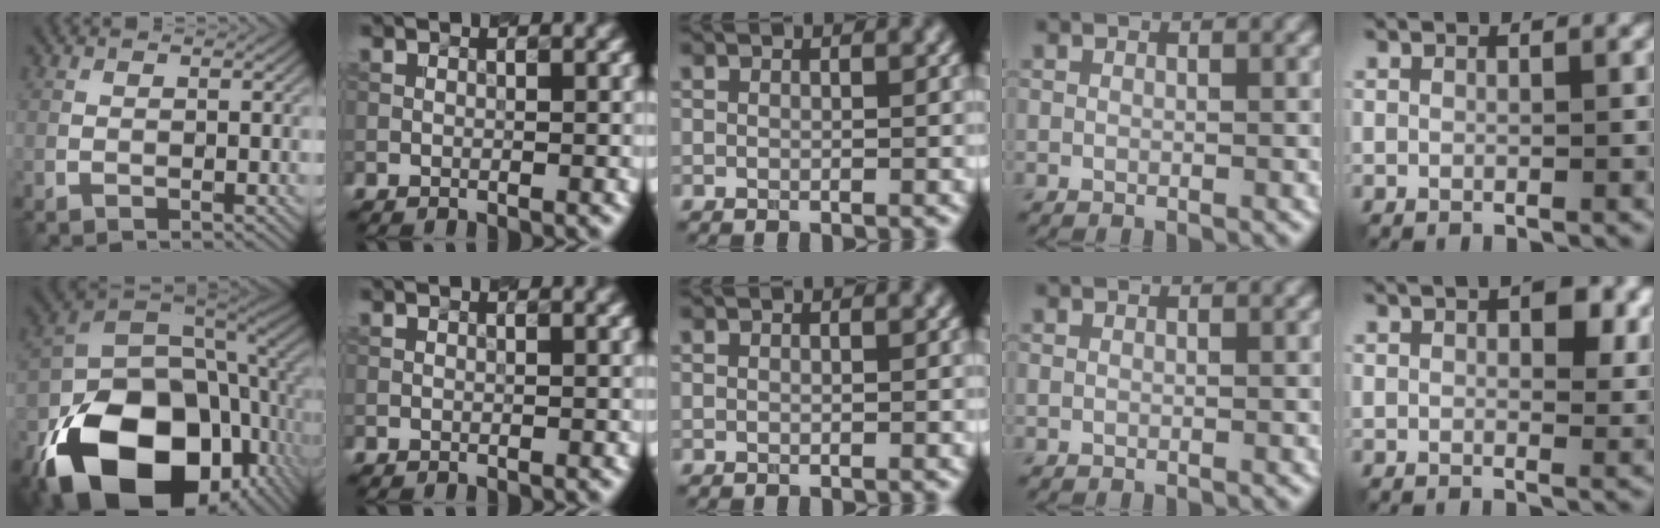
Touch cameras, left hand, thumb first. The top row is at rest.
{"thumb": {"total": 21.5, "force": [-8.6, 14.1, 13.8], "torque": [-0.298, -0.074, -0.100]}, "little": {"total": 5.5, "force": [2.0, 2.9, 4.2], "torque": [-0.059, 0.001, 0.026]}}